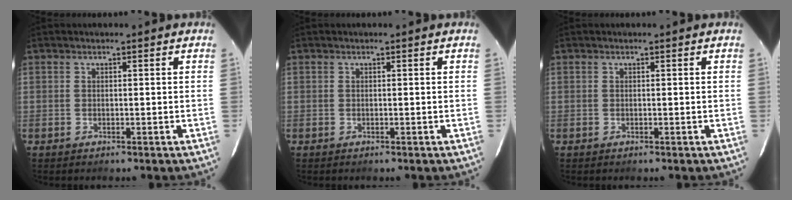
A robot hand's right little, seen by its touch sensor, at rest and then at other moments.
{"total": 0.0}
{"total": 0.0}